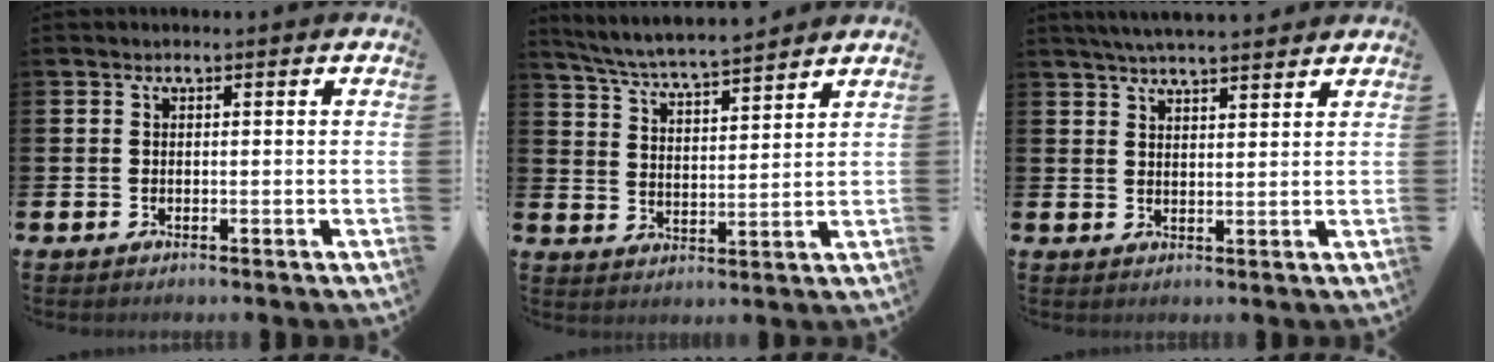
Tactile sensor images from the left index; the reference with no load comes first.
{"total": 6.0, "force": [5.9, -0.1, 1.3], "torque": [-0.047, -0.040, 0.102]}
{"total": 4.6, "force": [4.4, 0.3, 1.1], "torque": [-0.026, -0.015, 0.080]}